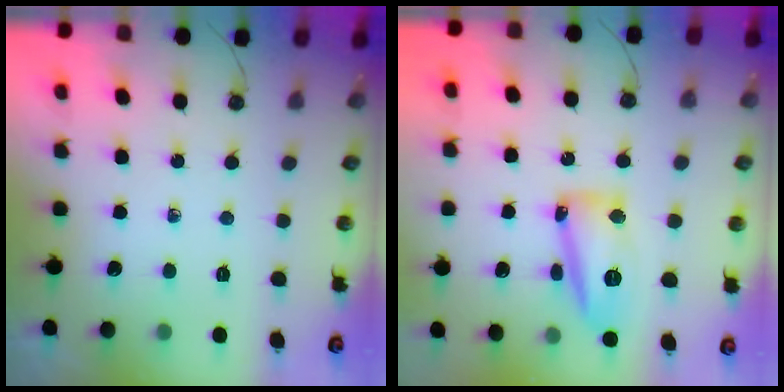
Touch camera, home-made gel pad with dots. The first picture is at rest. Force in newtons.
{"total": 19.1, "press": 16.1, "slide": 10.2}